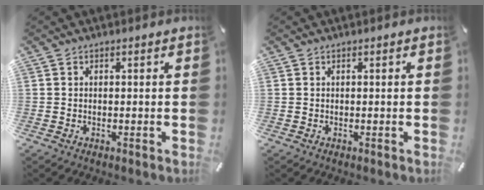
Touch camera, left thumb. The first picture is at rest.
{"total": 0.0}